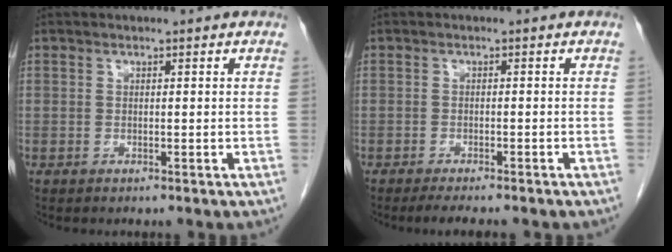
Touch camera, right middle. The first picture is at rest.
{"total": 6.3, "force": [-5.3, 1.0, 3.3], "torque": [-0.036, -0.008, -0.069]}